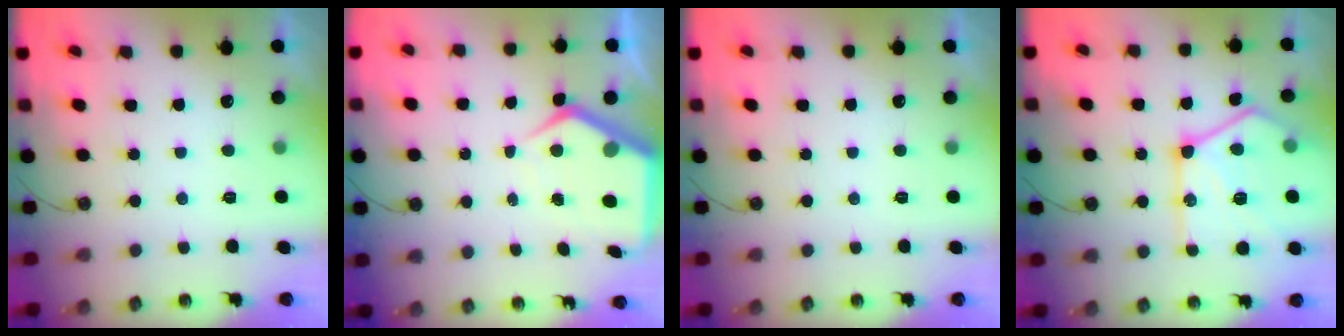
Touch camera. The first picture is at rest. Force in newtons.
{"total": 7.3, "press": 7.2, "slide": 0.7}
{"total": 0.0}
{"total": 21.9, "press": 21.8, "slide": 1.5}